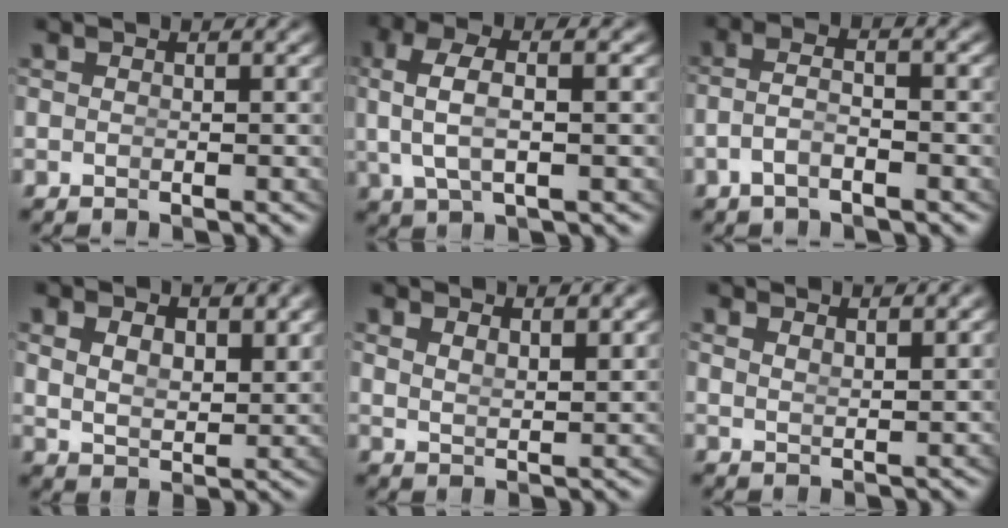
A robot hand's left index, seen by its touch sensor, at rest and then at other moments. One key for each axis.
{"total": 4.7, "fx": 1.2, "fy": 1.7, "fz": 4.3, "tx": -0.090, "ty": 0.005, "tz": 0.028}
{"total": 2.8, "fx": -1.4, "fy": 0.7, "fz": 2.3, "tx": -0.051, "ty": -0.011, "tz": -0.019}
{"total": 3.1, "fx": 1.7, "fy": 1.4, "fz": 2.1, "tx": -0.045, "ty": -0.022, "tz": 0.044}
{"total": 2.3, "fx": 2.1, "fy": -0.1, "fz": 0.9, "tx": -0.020, "ty": -0.016, "tz": 0.050}
{"total": 2.2, "fx": 2.1, "fy": -0.5, "fz": 0.6, "tx": -0.008, "ty": -0.011, "tz": 0.047}